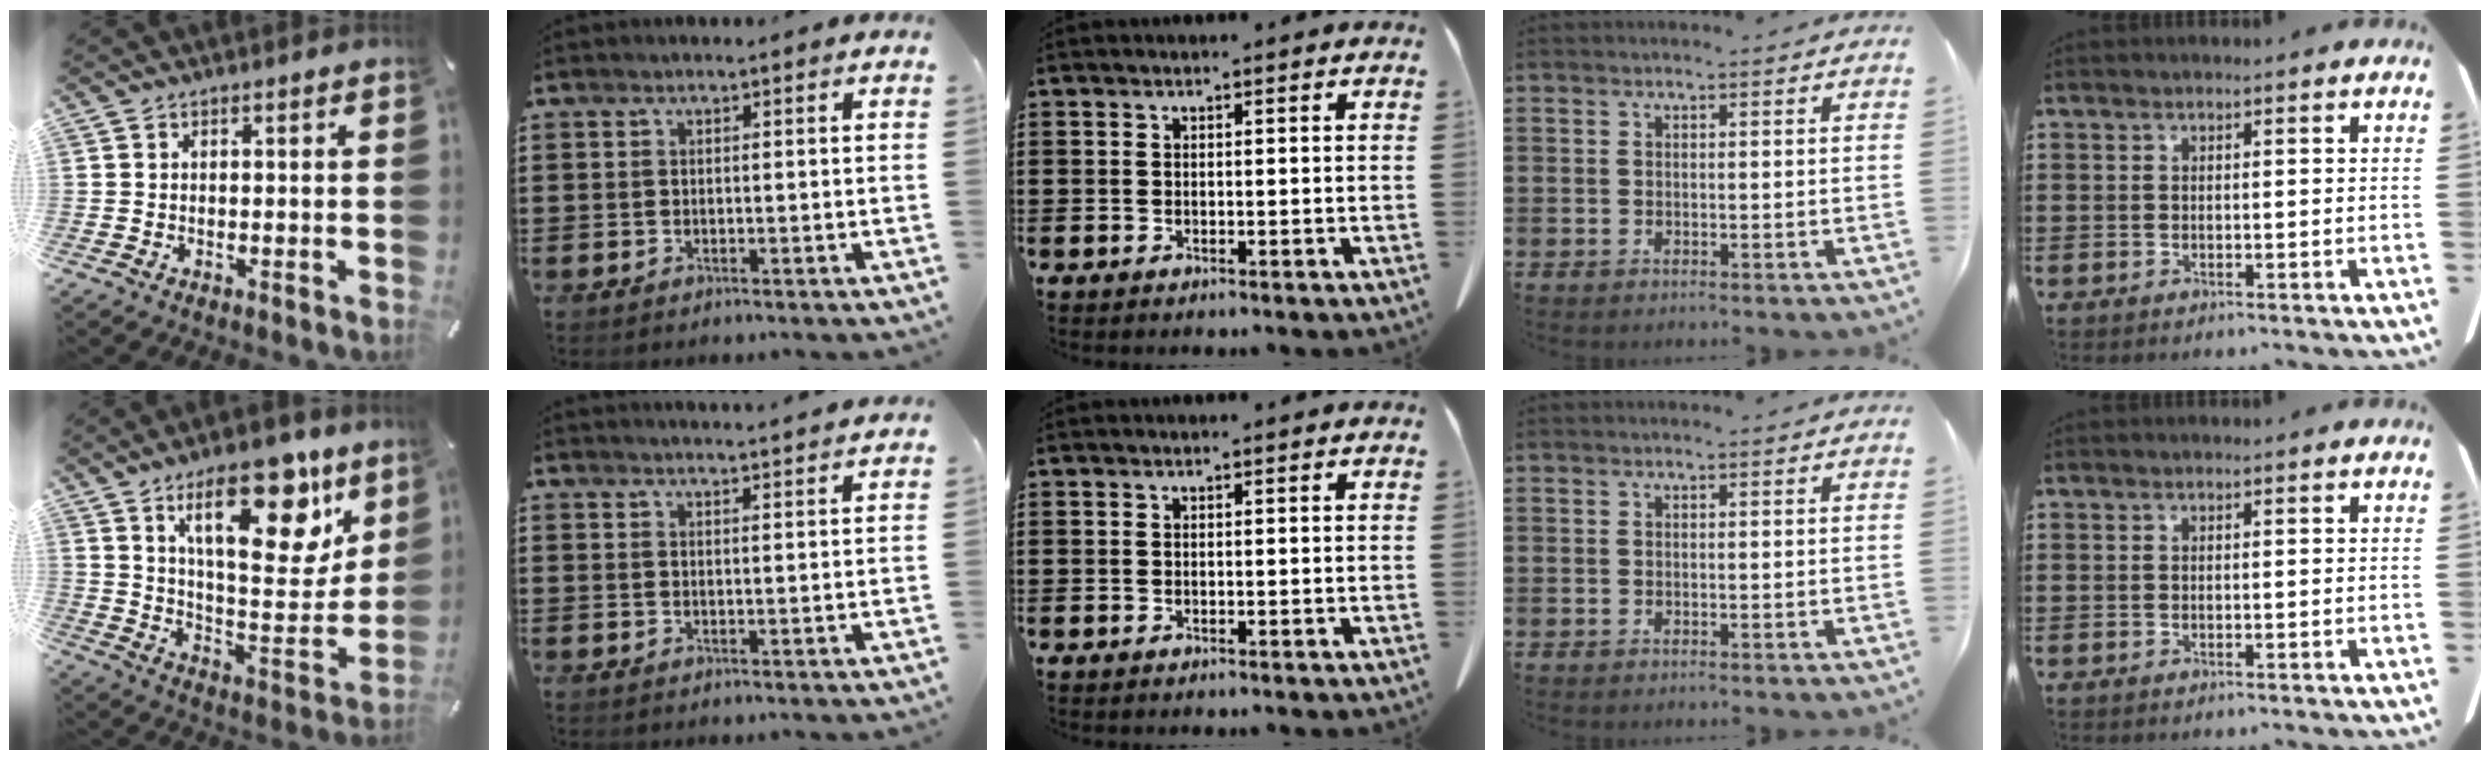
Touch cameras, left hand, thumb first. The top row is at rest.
{"thumb": {"total": 23.4, "force": [13.4, 9.9, 16.4], "torque": [-0.235, -0.072, 0.216]}, "index": {"total": 2.8, "force": [2.7, -0.6, 0.0], "torque": [-0.007, -0.014, 0.051]}}